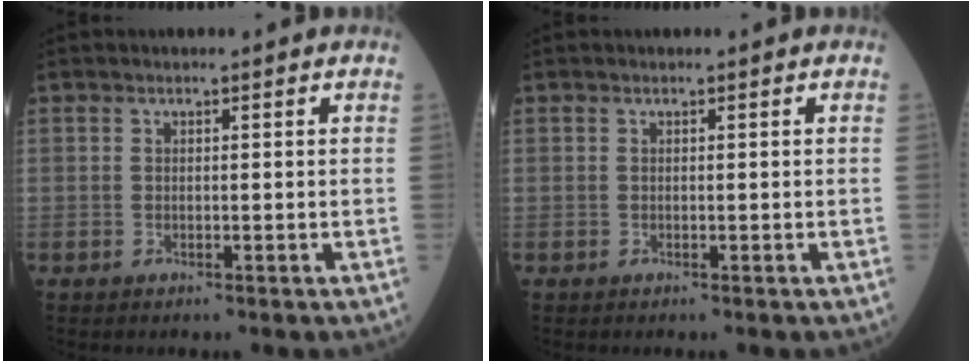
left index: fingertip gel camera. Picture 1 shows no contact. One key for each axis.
{"total": 0.0}